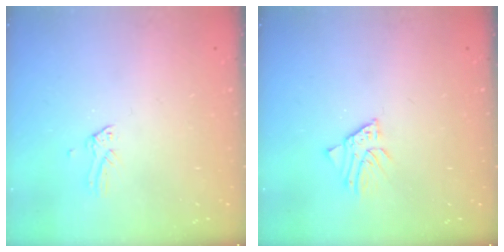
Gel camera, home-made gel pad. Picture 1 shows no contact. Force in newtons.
{"total": 2.4, "press": 2.4, "slide": 0.1}